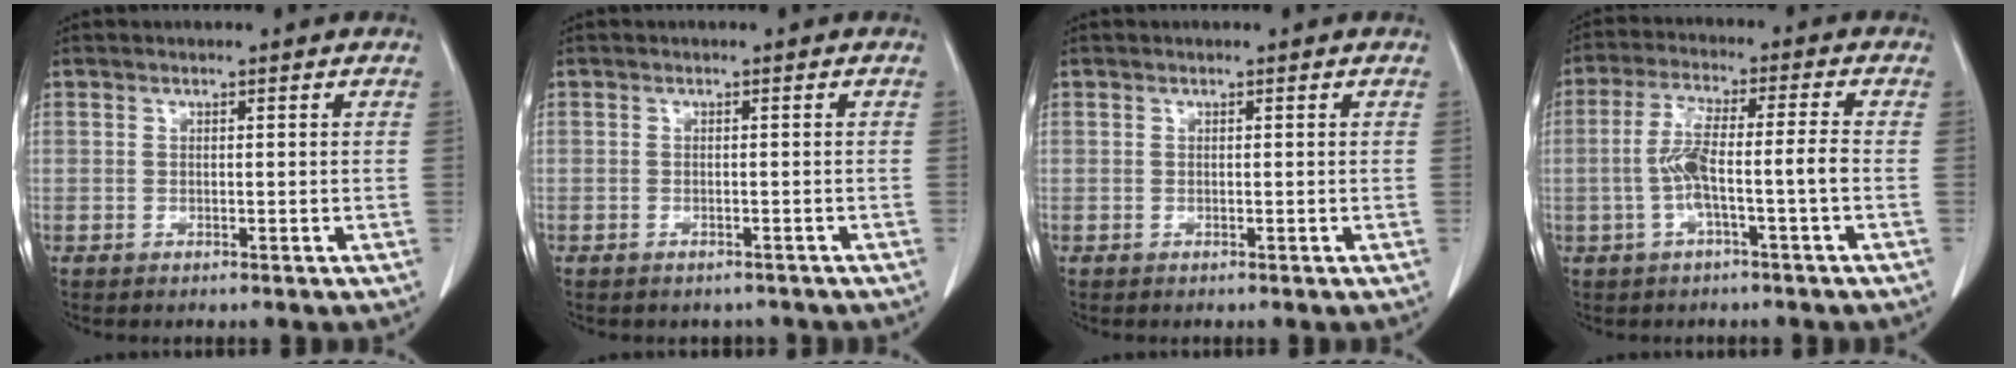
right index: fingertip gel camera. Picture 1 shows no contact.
{"total": 2.4, "force": [-2.1, 1.1, 0.4], "torque": [-0.008, -0.001, -0.024]}
{"total": 0.0}
{"total": 7.1, "force": [-1.7, 0.1, 6.9], "torque": [-0.139, 0.021, -0.029]}